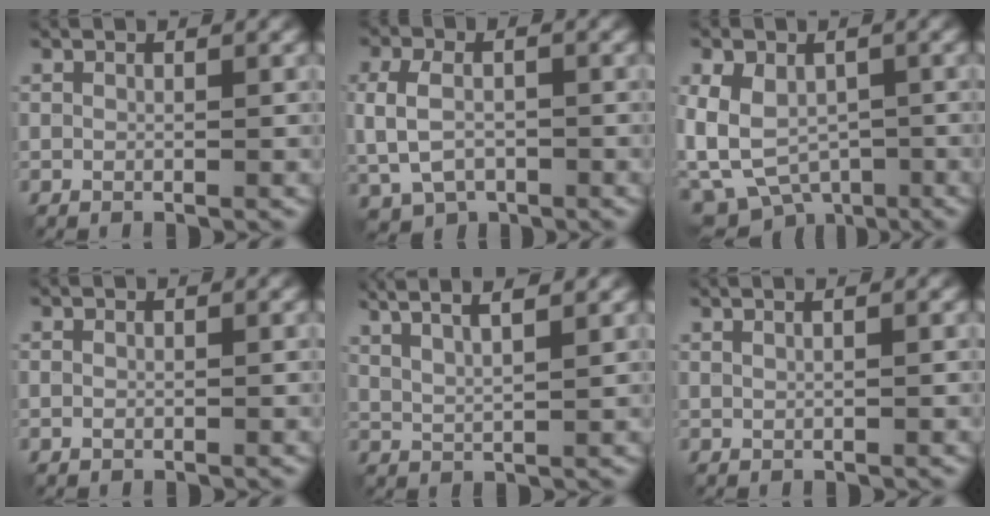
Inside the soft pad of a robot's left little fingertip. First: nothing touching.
{"total": 5.0, "force": [-0.9, 3.5, 3.4], "torque": [-0.077, -0.007, -0.003]}
{"total": 7.2, "force": [-1.6, 5.3, 4.5], "torque": [-0.092, -0.010, -0.038]}
{"total": 0.0}
{"total": 8.2, "force": [5.3, 2.7, 5.6], "torque": [-0.082, 0.031, 0.063]}
{"total": 2.1, "force": [1.2, 0.9, 1.4], "torque": [-0.012, 0.012, -0.004]}